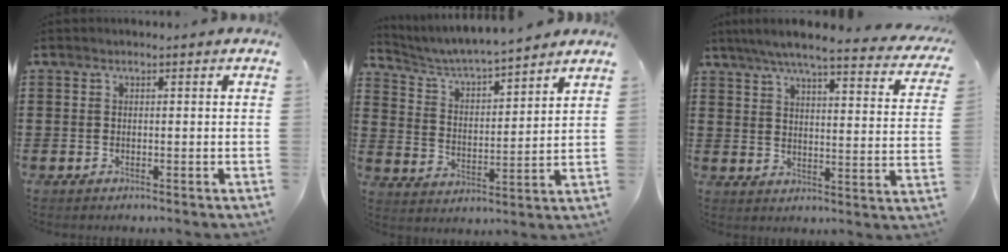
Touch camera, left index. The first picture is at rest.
{"total": 4.8, "force": [4.6, 0.2, 1.5], "torque": [-0.051, -0.032, 0.073]}
{"total": 6.2, "force": [5.2, 0.0, 3.3], "torque": [-0.086, -0.030, 0.084]}